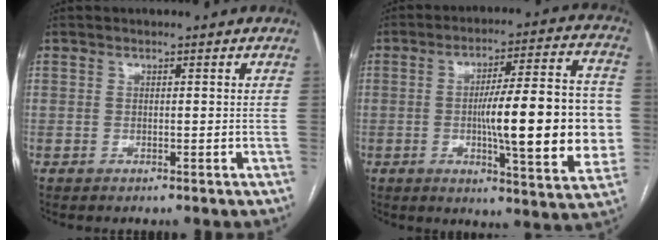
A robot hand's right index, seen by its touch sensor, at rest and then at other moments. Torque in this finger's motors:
{"motor_torque": [1.44, -0.70, 0.52, 0.16]}